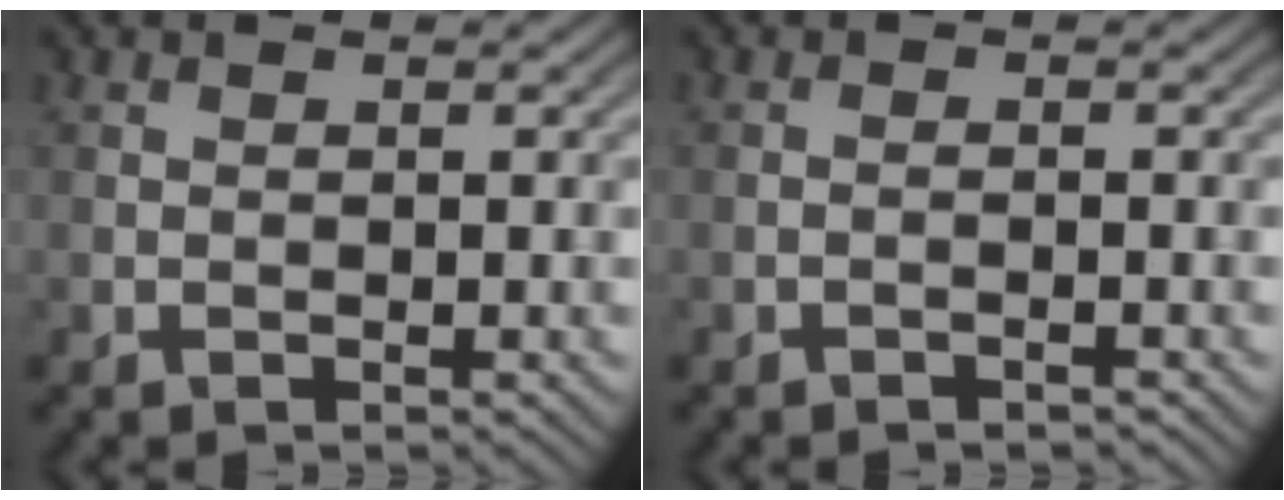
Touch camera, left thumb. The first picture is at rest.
{"total": 0.9, "force": [-0.8, 0.0, 0.4], "torque": [-0.008, -0.001, -0.018]}